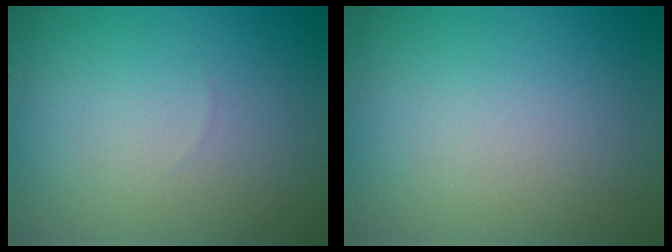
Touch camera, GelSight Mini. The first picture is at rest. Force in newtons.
{"total": 0.0}